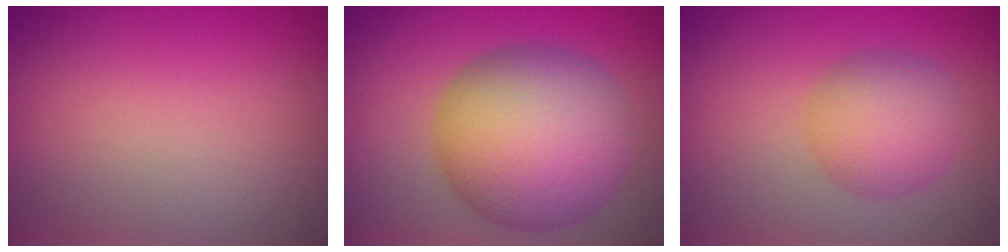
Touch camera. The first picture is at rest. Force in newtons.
{"total": 11.2, "press": 11.2, "slide": 0.5}
{"total": 4.5, "press": 4.5, "slide": 0.1}